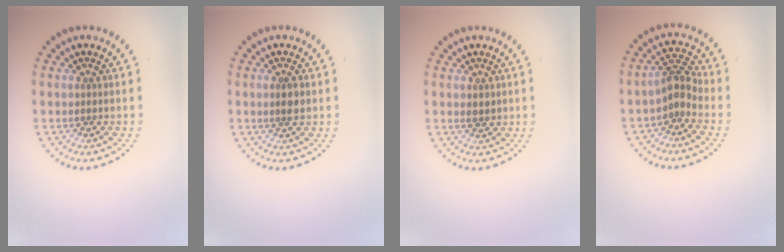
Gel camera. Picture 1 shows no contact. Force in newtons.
{"total": 1.7, "press": 1.6, "slide": 0.6}
{"total": 0.9, "press": 0.9, "slide": 0.1}
{"total": 2.6, "press": 2.0, "slide": 1.6}